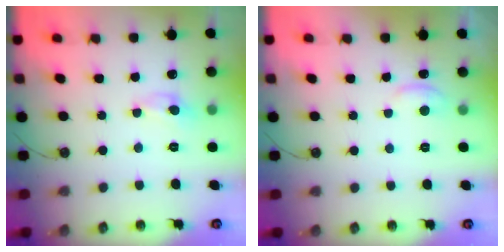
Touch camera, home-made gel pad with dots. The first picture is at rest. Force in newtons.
{"total": 2.1, "press": 2.1, "slide": 0.2}